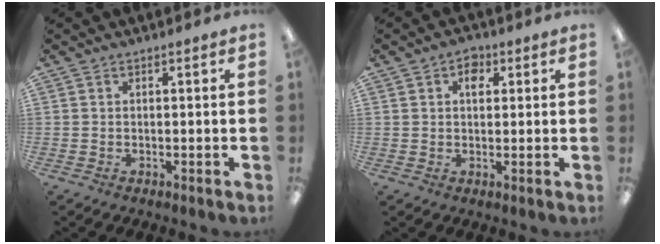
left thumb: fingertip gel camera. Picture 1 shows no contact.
{"total": 3.6, "force": [1.6, 2.4, 2.2], "torque": [-0.013, -0.005, 0.019]}